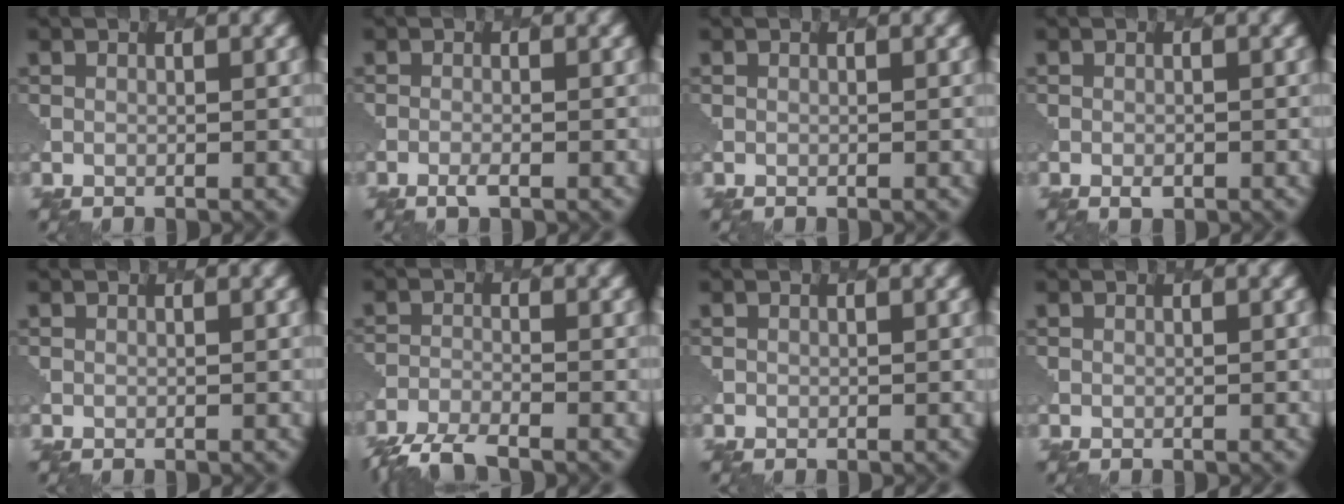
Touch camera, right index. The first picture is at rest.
{"total": 0.8, "force": [-0.6, 0.1, 0.5], "torque": [-0.011, 0.003, -0.016]}
{"total": 0.0}
{"total": 0.7, "force": [-0.4, 0.5, 0.3], "torque": [-0.008, 0.000, -0.008]}
{"total": 0.0}
{"total": 5.4, "force": [-5.0, 0.9, 1.8], "torque": [-0.040, -0.019, -0.090]}
{"total": 0.5, "force": [-0.3, 0.5, 0.0], "torque": [0.003, 0.001, 0.003]}
{"total": 0.0}